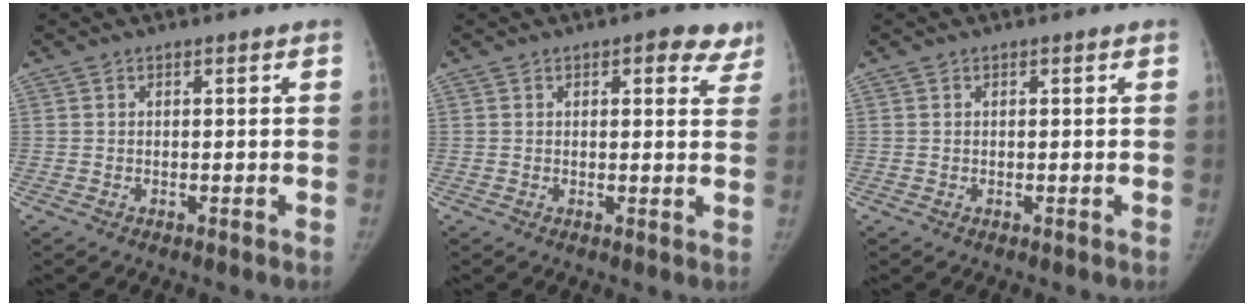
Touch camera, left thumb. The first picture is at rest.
{"total": 6.0, "force": [3.6, 2.8, 4.0], "torque": [-0.013, -0.011, 0.035]}
{"total": 0.0}